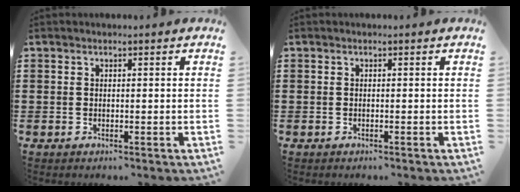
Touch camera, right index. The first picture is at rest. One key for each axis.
{"total": 0.0}